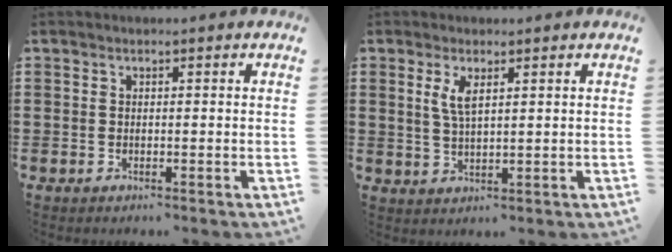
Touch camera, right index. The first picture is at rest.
{"total": 3.4, "force": [1.5, 1.1, 2.9], "torque": [-0.061, 0.005, 0.025]}